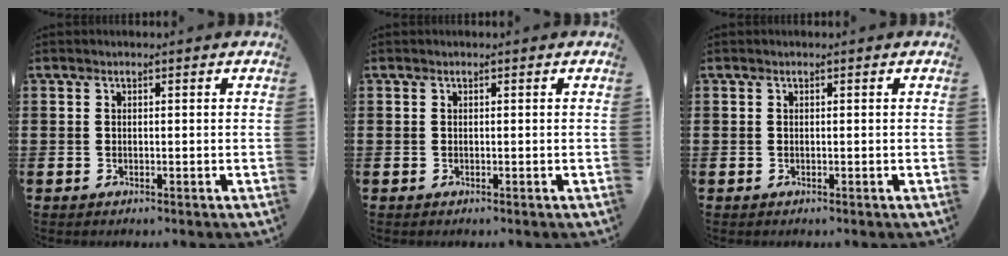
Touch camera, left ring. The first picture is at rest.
{"total": 0.0}
{"total": 0.0}